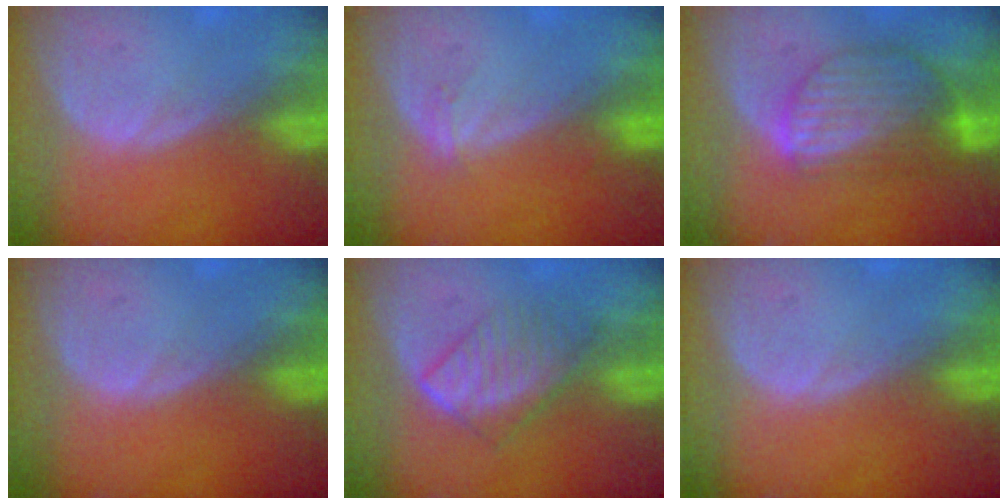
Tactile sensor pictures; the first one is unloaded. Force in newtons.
{"total": 1.1, "press": 1.1, "slide": 0.1}
{"total": 8.8, "press": 7.7, "slide": 4.2}
{"total": 0.0}
{"total": 5.9, "press": 5.7, "slide": 1.4}
{"total": 0.0}